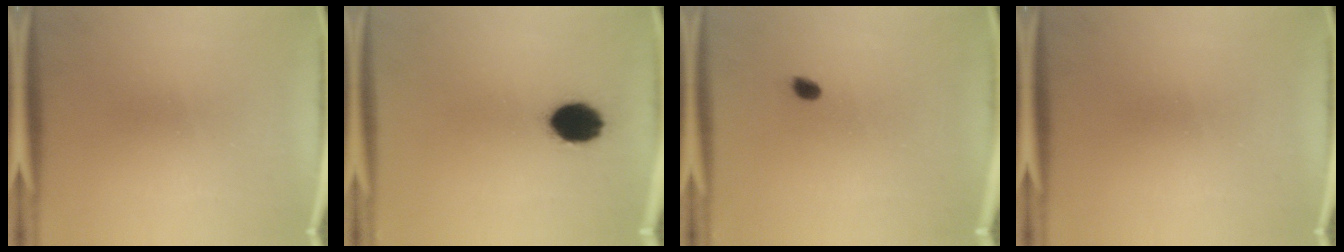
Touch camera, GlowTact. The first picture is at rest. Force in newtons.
{"total": 10.0}
{"total": 1.6}
{"total": 0.0}